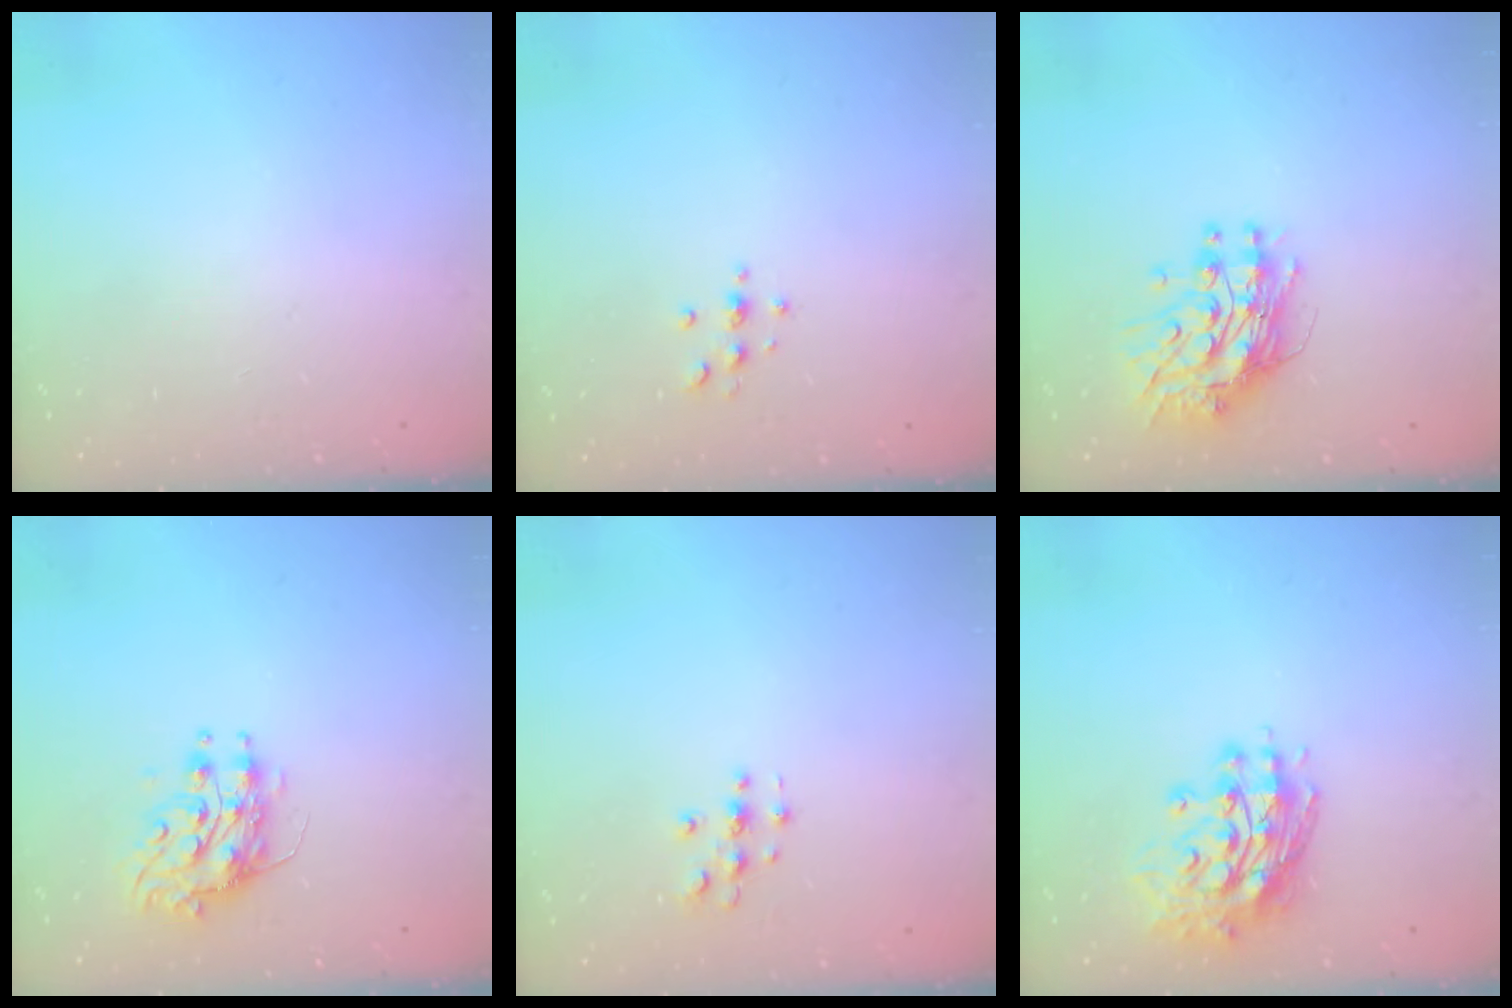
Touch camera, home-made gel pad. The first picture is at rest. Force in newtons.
{"total": 3.4, "press": 3.4, "slide": 0.4}
{"total": 11.4, "press": 11.3, "slide": 1.0}
{"total": 8.1, "press": 8.1, "slide": 0.2}
{"total": 2.8, "press": 2.8, "slide": 0.2}
{"total": 11.8, "press": 11.7, "slide": 1.3}